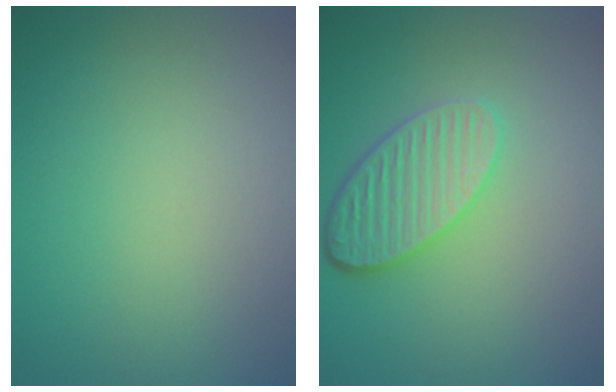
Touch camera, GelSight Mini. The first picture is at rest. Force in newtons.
{"total": 4.8, "press": 3.9, "slide": 2.8}